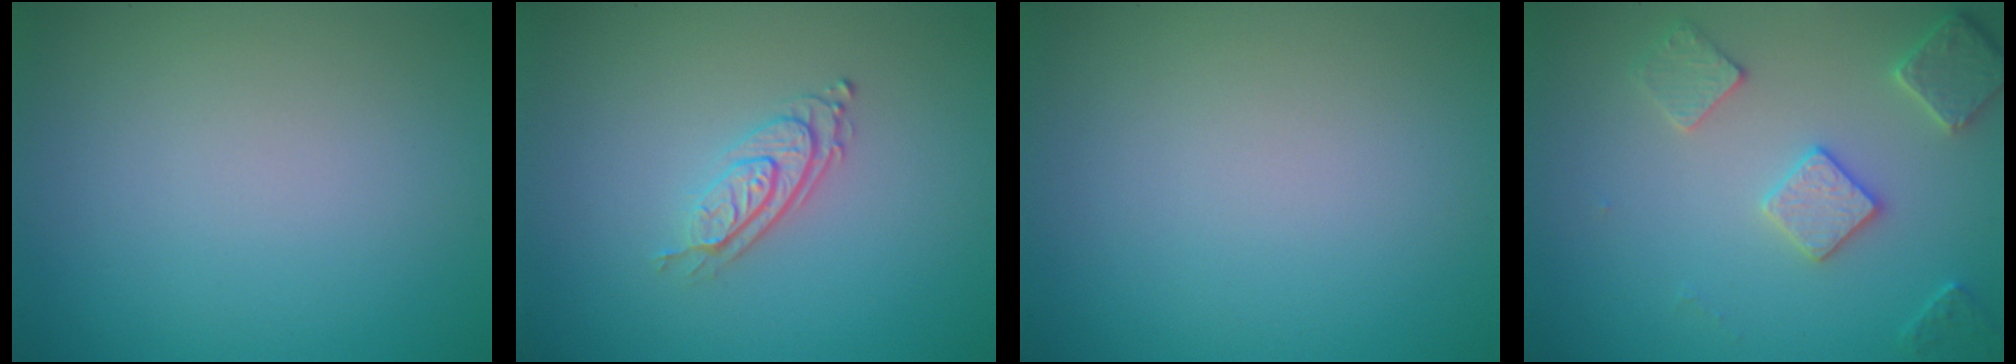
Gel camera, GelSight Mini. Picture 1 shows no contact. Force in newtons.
{"total": 2.7, "press": 2.0, "slide": 1.9}
{"total": 0.0}
{"total": 3.5, "press": 3.4, "slide": 0.7}